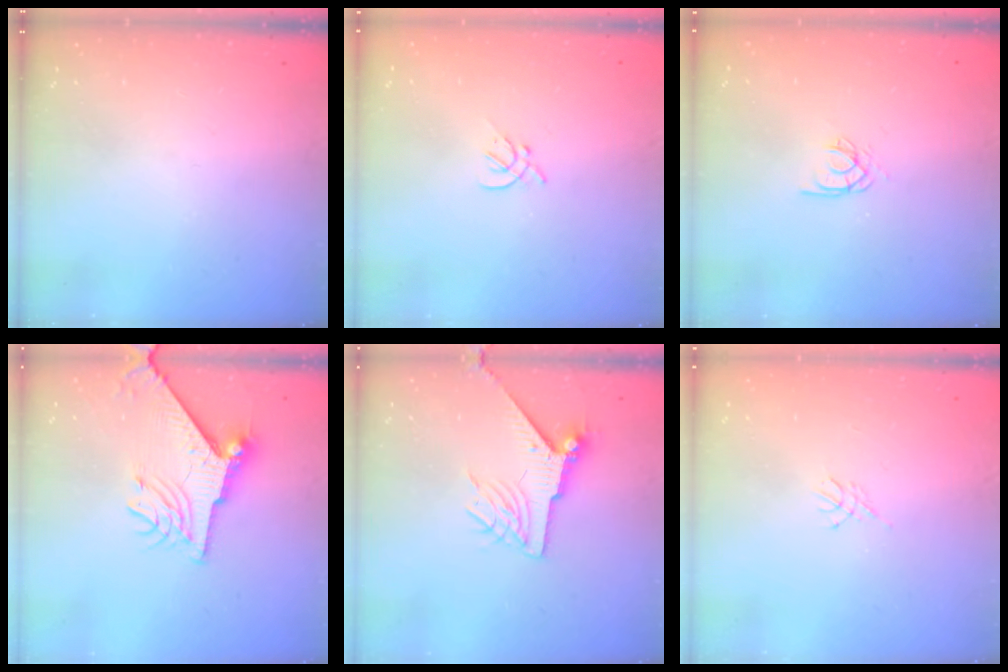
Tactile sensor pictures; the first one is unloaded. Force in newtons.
{"total": 2.2, "press": 2.1, "slide": 0.6}
{"total": 2.5, "press": 2.5, "slide": 0.1}
{"total": 11.5, "press": 11.4, "slide": 1.2}
{"total": 8.0, "press": 8.0, "slide": 0.1}
{"total": 3.0, "press": 2.9, "slide": 0.6}